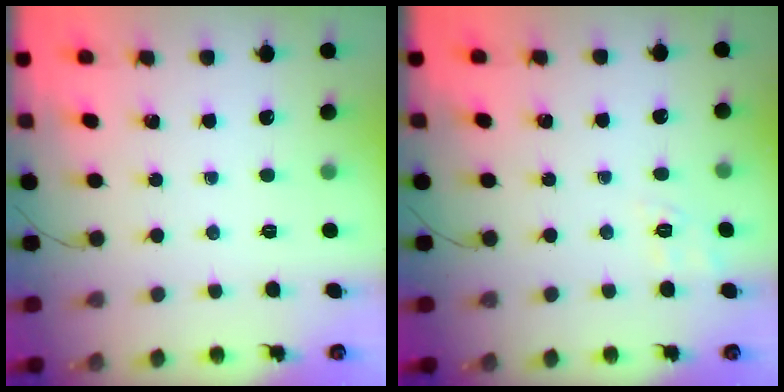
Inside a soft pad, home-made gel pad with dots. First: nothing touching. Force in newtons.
{"total": 4.8, "press": 4.3, "slide": 2.2}